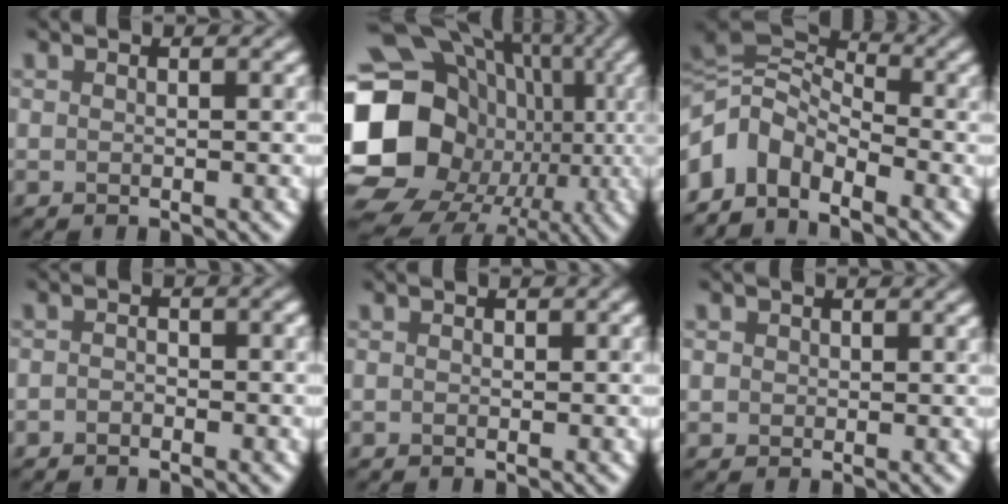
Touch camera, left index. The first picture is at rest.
{"total": 22.0, "force": [-2.9, 19.2, 10.4], "torque": [-0.203, 0.013, -0.088]}
{"total": 6.7, "force": [-3.3, 4.1, 4.1], "torque": [-0.070, 0.011, -0.083]}
{"total": 1.7, "force": [-1.2, 0.9, 0.9], "torque": [-0.016, -0.001, -0.023]}
{"total": 0.9, "force": [-0.3, 0.6, 0.5], "torque": [-0.006, -0.005, -0.007]}
{"total": 1.1, "force": [0.1, 1.0, 0.3], "torque": [0.005, 0.002, -0.003]}